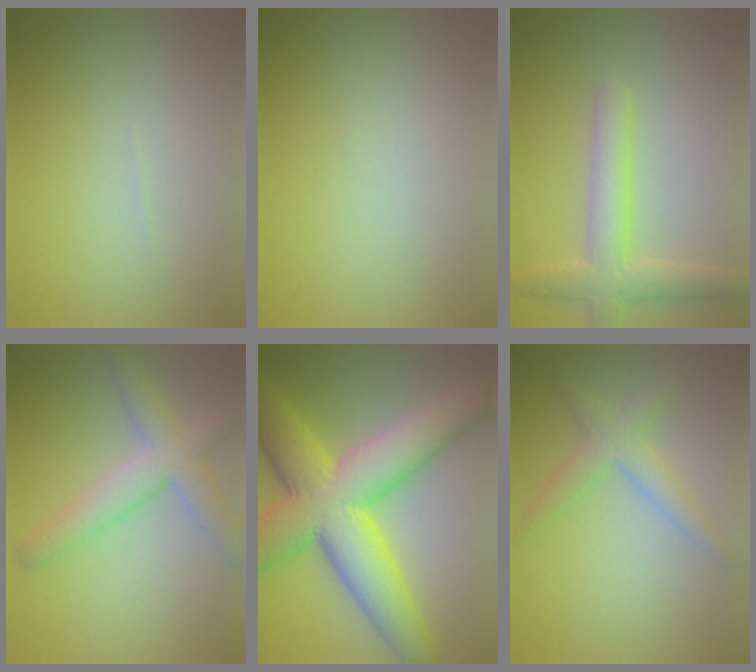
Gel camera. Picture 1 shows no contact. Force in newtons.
{"total": 0.0}
{"total": 3.8, "press": 3.8, "slide": 0.2}
{"total": 4.6, "press": 4.6, "slide": 0.3}
{"total": 12.7, "press": 12.7, "slide": 0.2}
{"total": 2.9, "press": 2.9, "slide": 0.1}